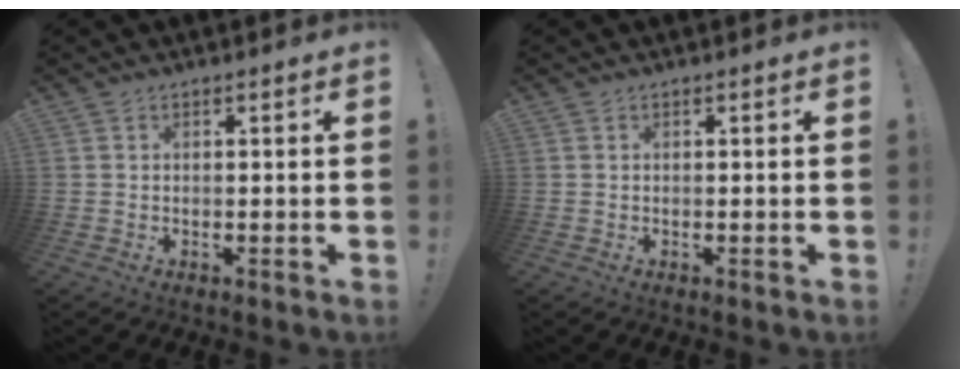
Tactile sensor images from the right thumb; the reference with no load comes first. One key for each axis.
{"total": 0.0}